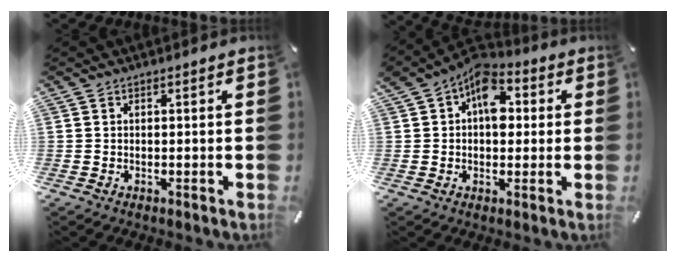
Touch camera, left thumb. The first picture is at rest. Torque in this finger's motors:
{"motor_torque": [2.15, 2.86, 2.06, -0.71, 0.63]}